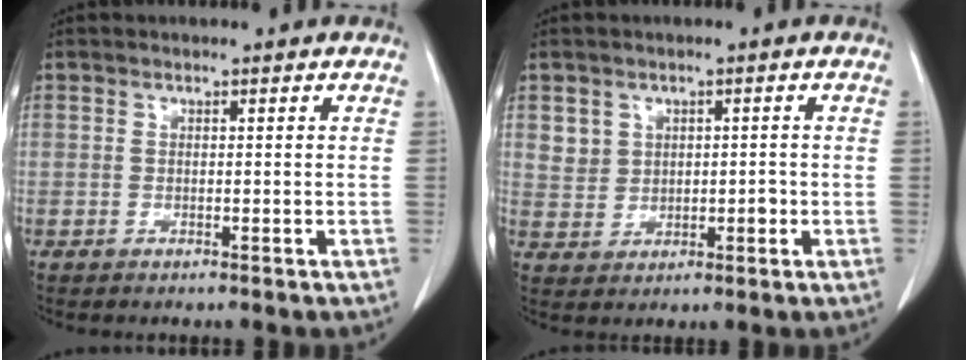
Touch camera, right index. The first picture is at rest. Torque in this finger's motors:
{"motor_torque": [-0.01, 0.09, 0.03, 0.03]}